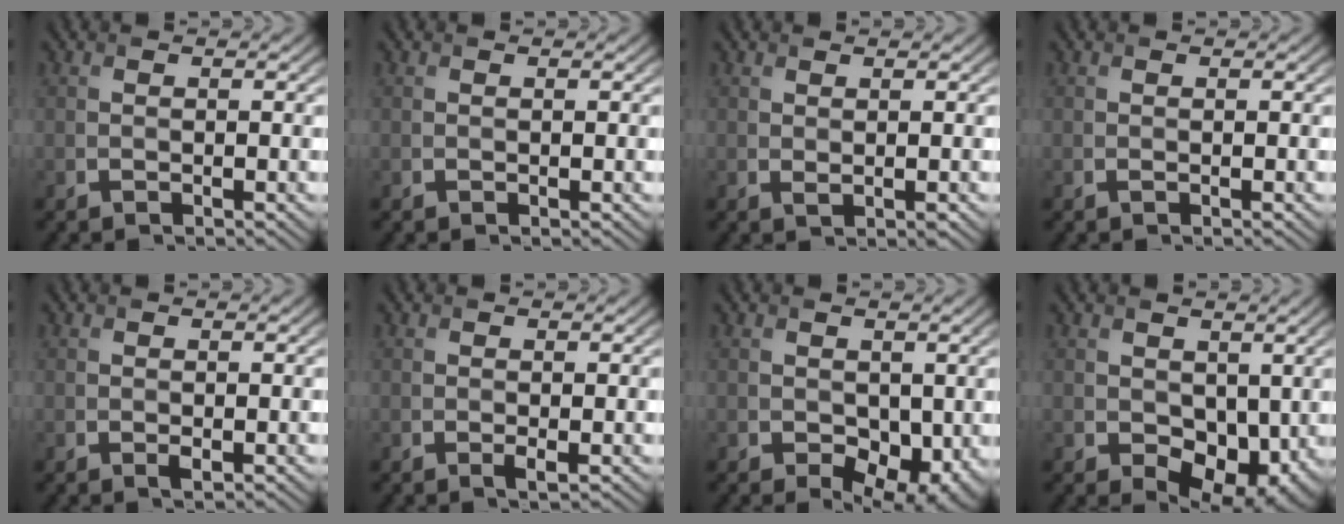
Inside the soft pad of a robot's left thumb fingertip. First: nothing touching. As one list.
[{"total": 0.0}, {"total": 0.9, "force": [0.4, 0.2, 0.8], "torque": [-0.015, -0.003, 0.011]}, {"total": 0.0}, {"total": 0.6, "force": [-0.1, 0.3, 0.6], "torque": [-0.012, -0.005, -0.002]}, {"total": 0.8, "force": [-0.1, 0.1, 0.8], "torque": [-0.016, -0.006, -0.003]}, {"total": 5.2, "force": [-0.7, 3.4, 3.8], "torque": [-0.064, -0.022, -0.006]}, {"total": 6.9, "force": [0.0, 5.0, 4.8], "torque": [-0.083, -0.029, 0.008]}]